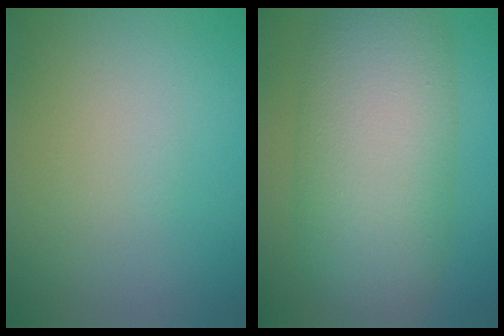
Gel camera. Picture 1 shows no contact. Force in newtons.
{"total": 10.8, "press": 10.8, "slide": 0.3}